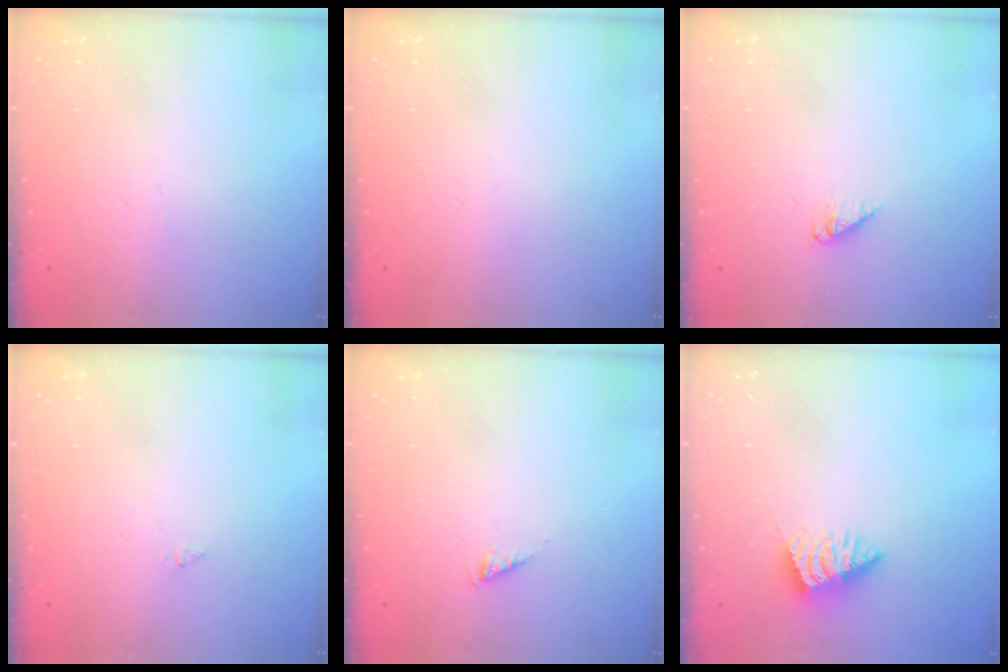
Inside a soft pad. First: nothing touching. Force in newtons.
{"total": 0.0}
{"total": 2.7, "press": 2.7, "slide": 0.4}
{"total": 0.0}
{"total": 0.8, "press": 0.8, "slide": 0.2}
{"total": 3.0, "press": 3.0, "slide": 0.6}